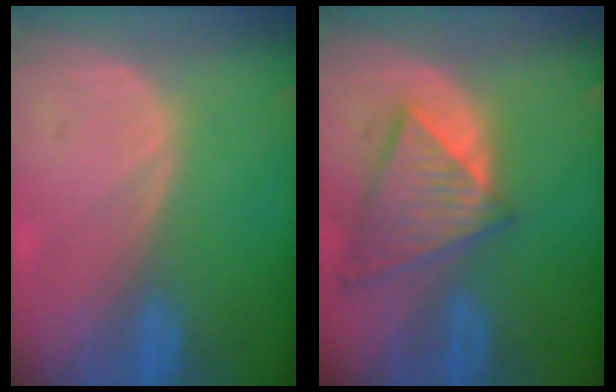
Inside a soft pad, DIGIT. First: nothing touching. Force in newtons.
{"total": 8.2, "press": 7.2, "slide": 3.9}